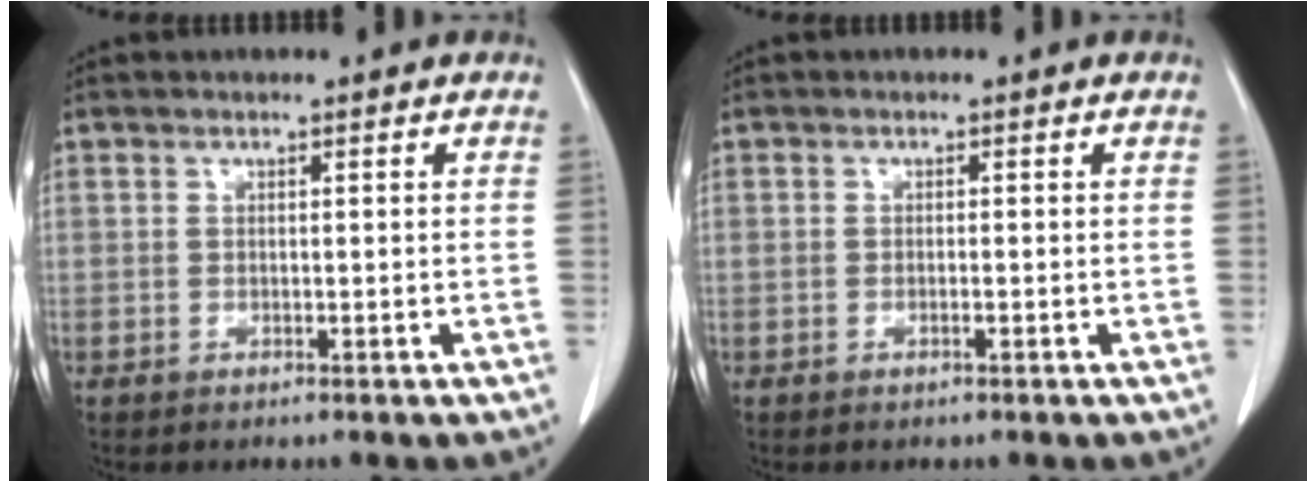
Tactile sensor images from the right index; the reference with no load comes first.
{"total": 0.8, "force": [-0.3, 0.1, 0.7], "torque": [-0.014, 0.000, -0.003]}